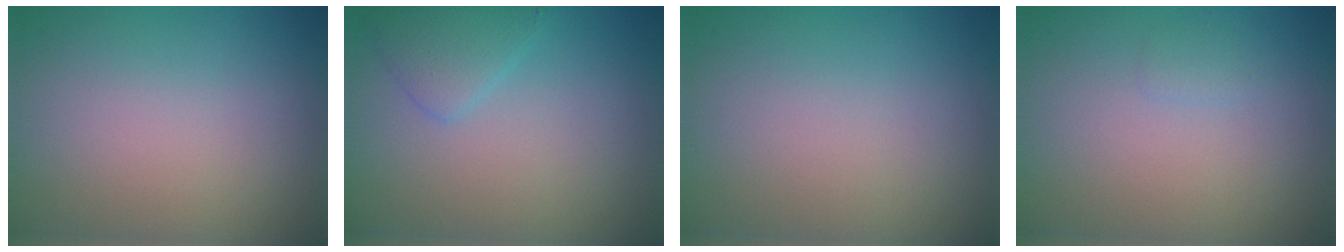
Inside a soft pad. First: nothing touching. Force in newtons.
{"total": 2.1, "press": 2.1, "slide": 0.0}
{"total": 0.0}
{"total": 0.6, "press": 0.6, "slide": 0.0}